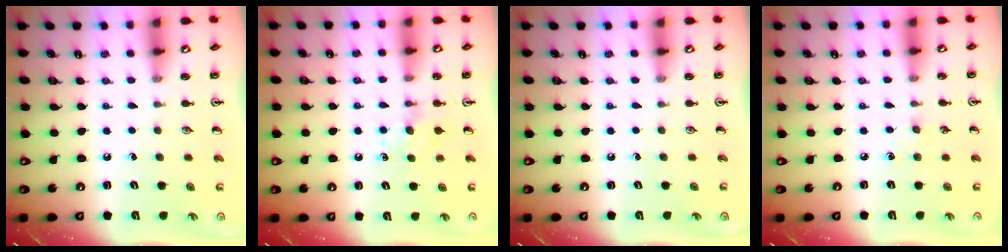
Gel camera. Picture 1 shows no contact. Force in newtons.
{"total": 4.8, "press": 4.7, "slide": 0.5}
{"total": 0.0}
{"total": 4.1, "press": 4.1, "slide": 0.6}